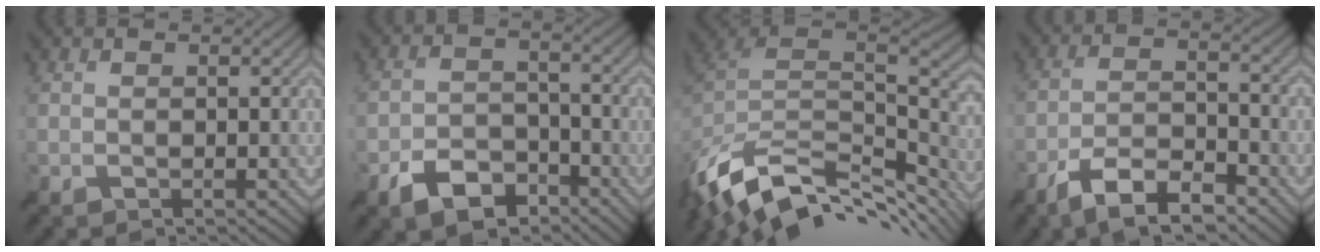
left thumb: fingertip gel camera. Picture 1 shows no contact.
{"total": 6.5, "force": [-4.6, 3.4, 3.1], "torque": [-0.059, -0.005, -0.091]}
{"total": 14.4, "force": [-7.9, 8.2, 8.7], "torque": [-0.223, -0.025, -0.125]}
{"total": 9.1, "force": [-6.4, 2.9, 5.7], "torque": [-0.103, 0.000, -0.123]}